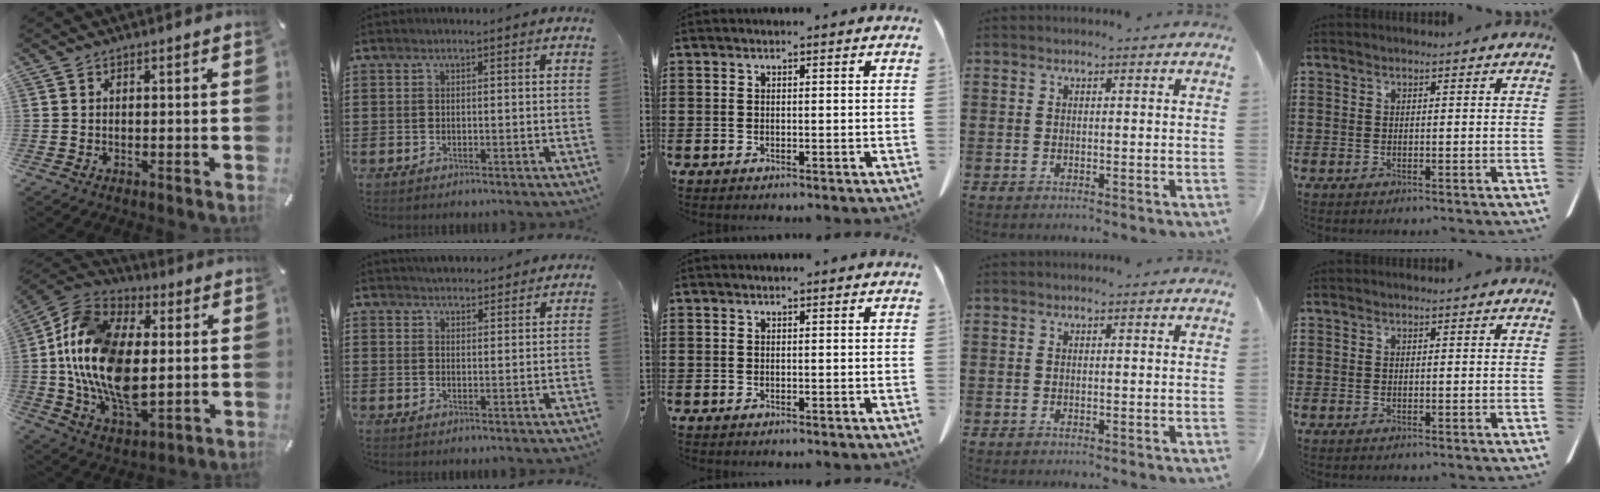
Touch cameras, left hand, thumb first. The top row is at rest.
{"thumb": {"total": 20.8, "force": [0.3, 13.5, 15.8], "torque": [-0.364, 0.001, 0.003]}, "index": {"total": 2.9, "force": [2.9, 0.2, -0.2], "torque": [-0.005, -0.006, 0.053]}}